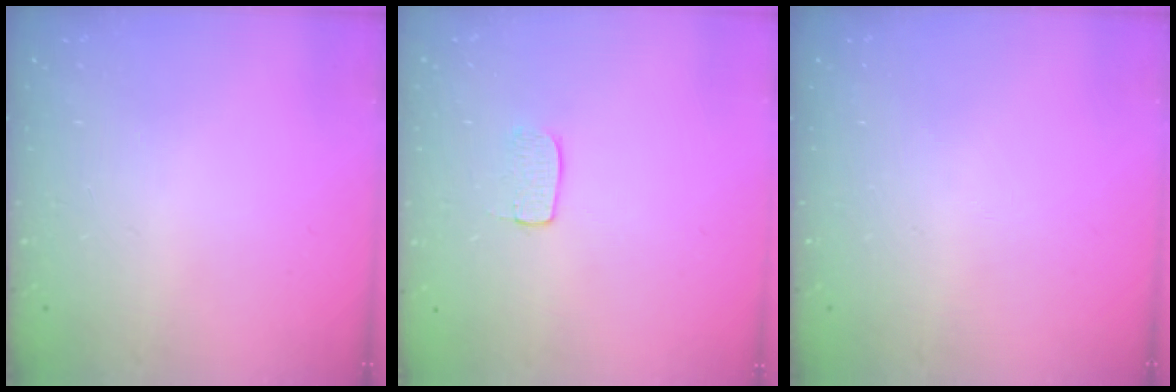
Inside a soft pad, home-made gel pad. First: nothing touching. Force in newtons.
{"total": 5.0, "press": 5.0, "slide": 0.3}
{"total": 0.0}